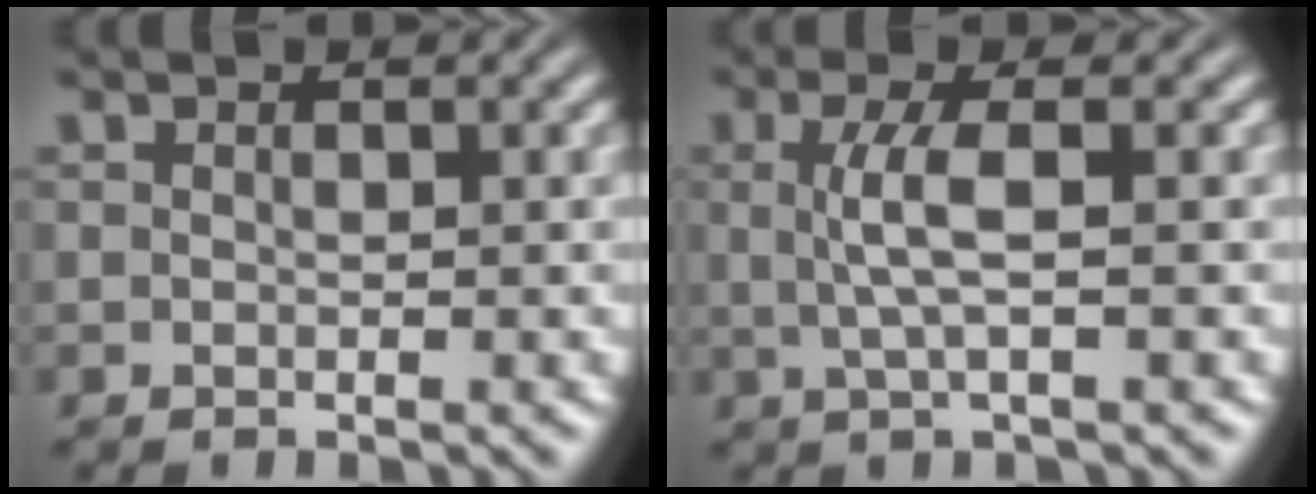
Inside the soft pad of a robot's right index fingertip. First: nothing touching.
{"total": 2.9, "force": [0.2, -0.6, 2.8], "torque": [-0.051, 0.000, 0.011]}